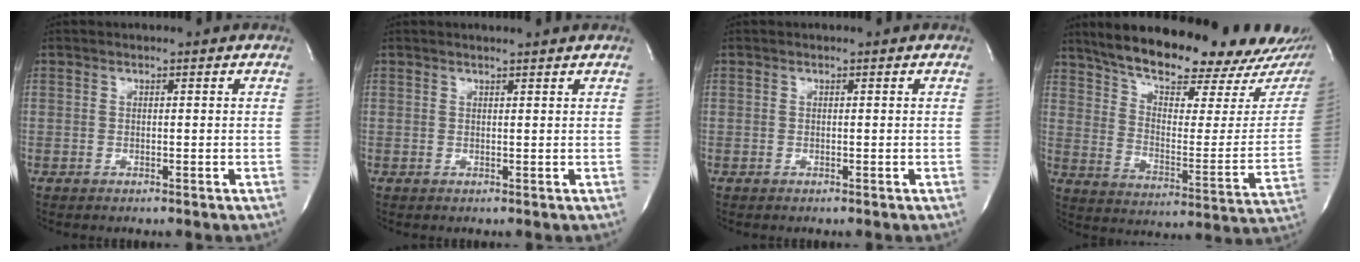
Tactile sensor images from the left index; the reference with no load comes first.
{"total": 2.8, "force": [2.6, -0.4, 0.9], "torque": [-0.015, 0.006, 0.032]}
{"total": 0.0}
{"total": 27.4, "force": [22.5, 6.4, 14.3], "torque": [-0.228, -0.037, 0.297]}